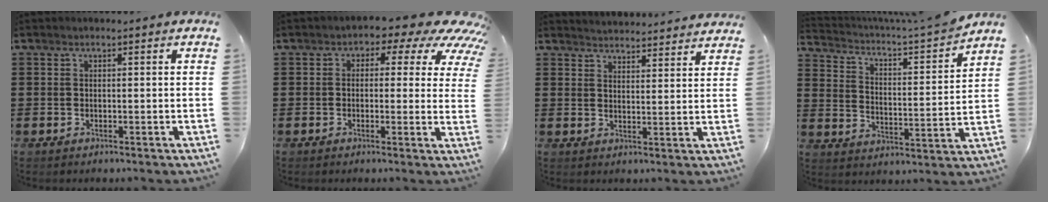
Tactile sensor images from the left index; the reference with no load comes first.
{"total": 4.1, "force": [1.7, 2.7, 2.5], "torque": [-0.051, -0.019, 0.017]}
{"total": 3.4, "force": [3.4, -0.4, -0.3], "torque": [0.003, -0.024, 0.058]}
{"total": 3.1, "force": [2.6, 0.1, 1.7], "torque": [-0.052, -0.030, 0.032]}